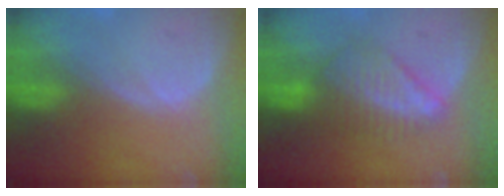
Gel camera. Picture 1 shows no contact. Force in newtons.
{"total": 6.4, "press": 6.4, "slide": 0.1}